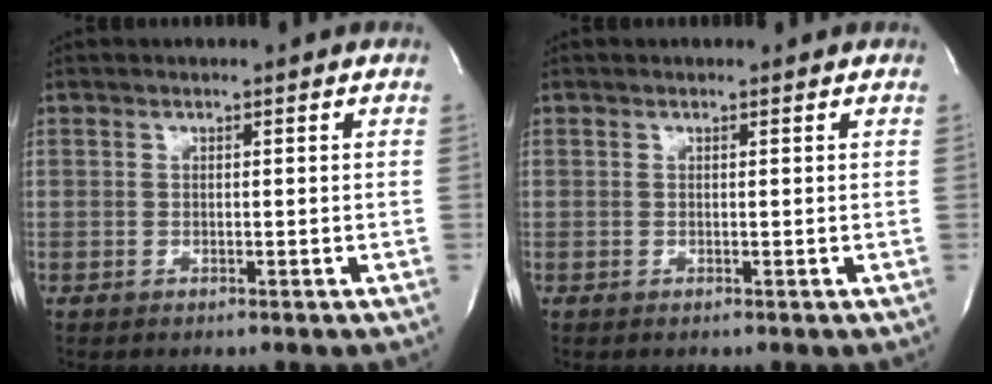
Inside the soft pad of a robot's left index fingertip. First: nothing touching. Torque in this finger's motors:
{"motor_torque": [0.12, -0.35, -0.38, -0.01]}